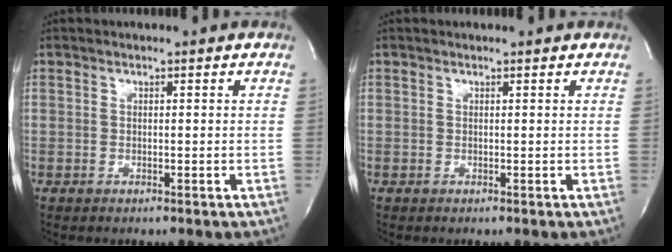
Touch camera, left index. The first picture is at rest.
{"total": 0.9, "force": [0.8, 0.1, 0.1], "torque": [-0.010, 0.004, 0.010]}